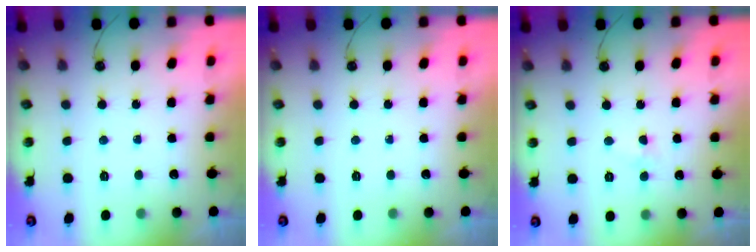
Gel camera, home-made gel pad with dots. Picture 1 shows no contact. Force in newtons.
{"total": 0.0}
{"total": 2.7, "press": 2.0, "slide": 1.8}